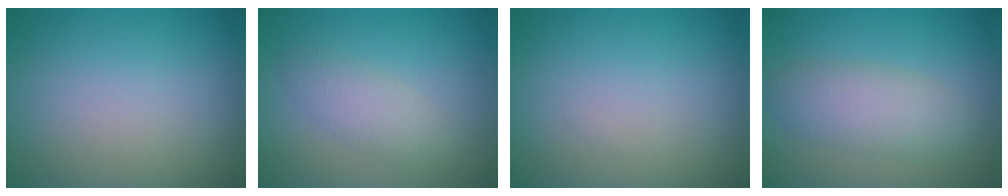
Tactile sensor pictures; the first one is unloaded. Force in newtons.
{"total": 2.3, "press": 2.3, "slide": 0.0}
{"total": 0.0}
{"total": 3.9, "press": 3.9, "slide": 0.1}